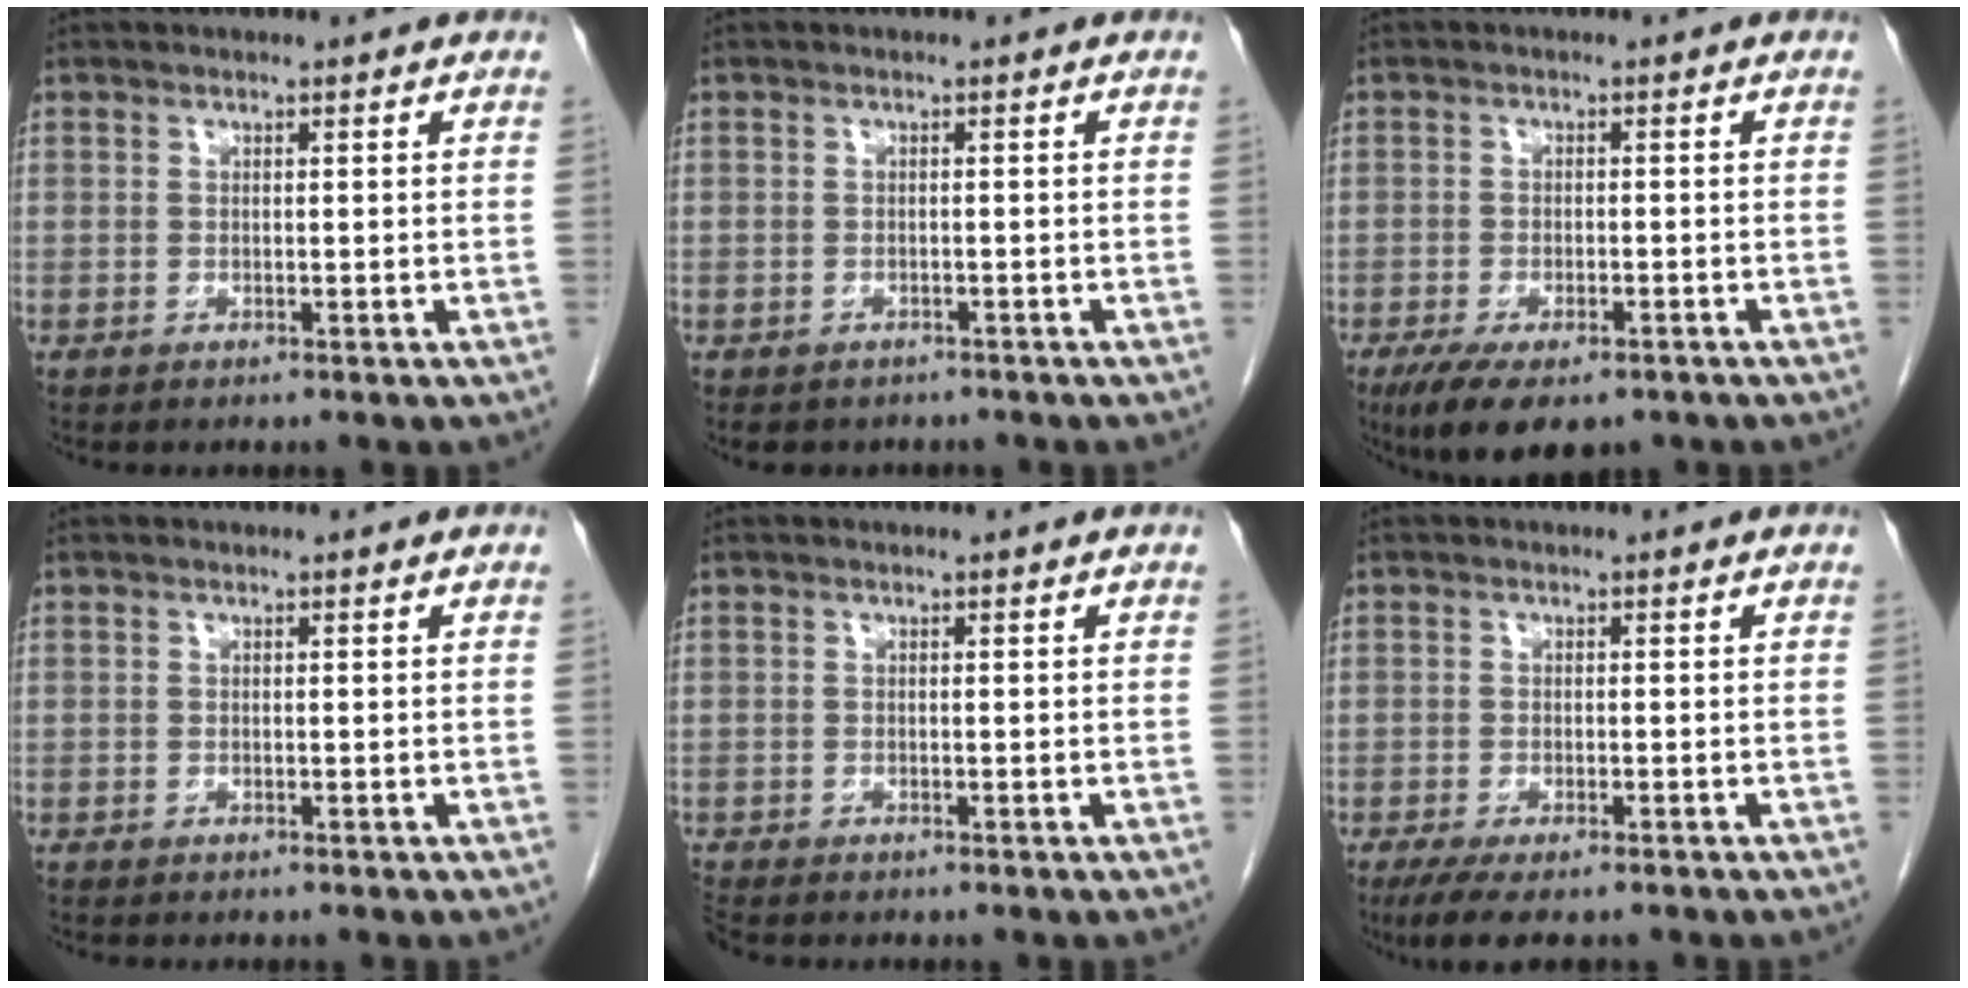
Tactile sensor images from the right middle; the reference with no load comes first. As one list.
[{"total": 4.5, "force": [-3.8, 2.2, 1.0], "torque": [-0.011, 0.000, -0.045]}, {"total": 9.0, "force": [-6.2, 3.3, 5.6], "torque": [-0.093, -0.015, -0.094]}, {"total": 0.6, "force": [-0.5, 0.1, 0.2], "torque": [-0.004, 0.000, -0.008]}, {"total": 1.1, "force": [-1.1, -0.2, 0.1], "torque": [-0.011, -0.007, -0.022]}, {"total": 6.5, "force": [-5.0, 1.5, 3.9], "torque": [-0.062, -0.016, -0.078]}]